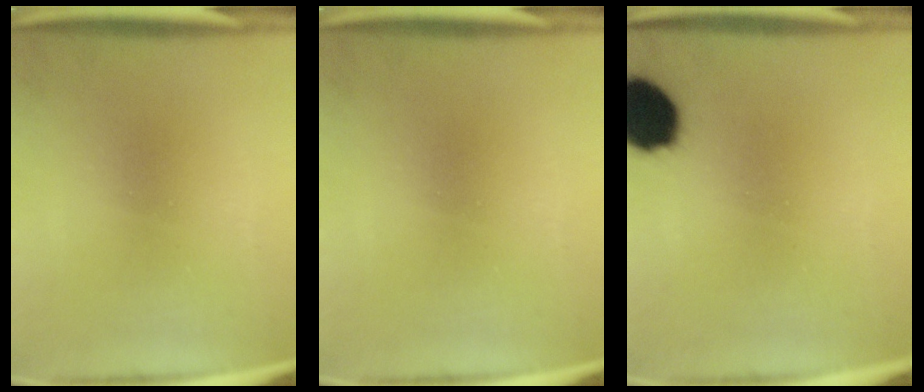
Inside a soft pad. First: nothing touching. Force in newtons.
{"total": 0.0}
{"total": 13.3}